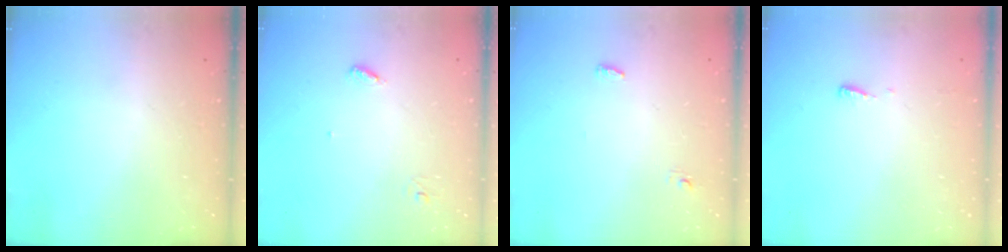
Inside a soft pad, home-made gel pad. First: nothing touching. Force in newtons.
{"total": 3.4, "press": 3.4, "slide": 0.3}
{"total": 3.6, "press": 3.4, "slide": 1.0}
{"total": 3.7, "press": 3.7, "slide": 0.4}